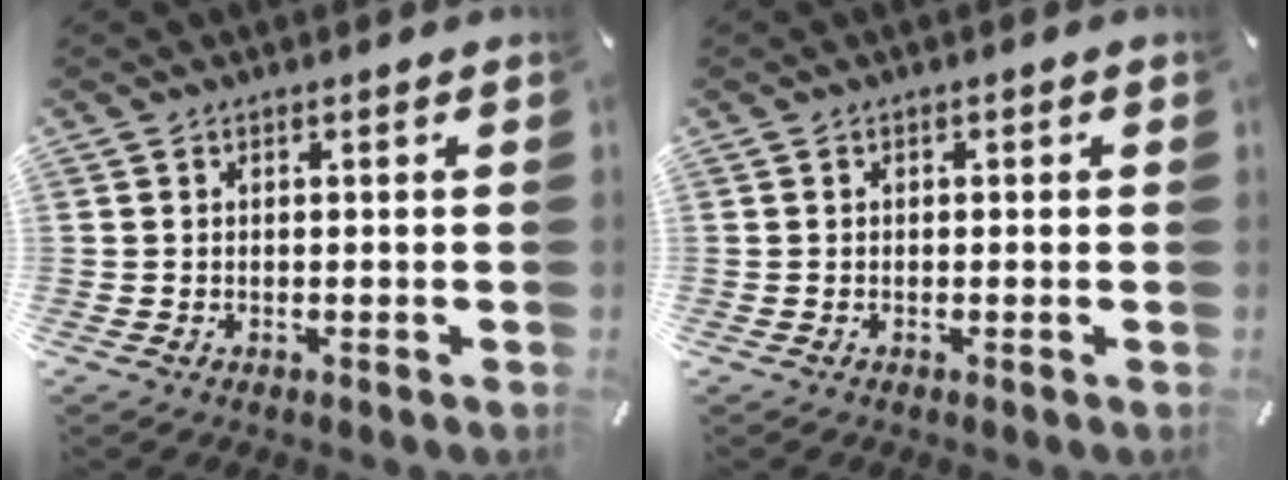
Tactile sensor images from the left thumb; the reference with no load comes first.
{"total": 0.6, "force": [-0.3, 0.5, 0.2], "torque": [-0.002, 0.003, -0.006]}